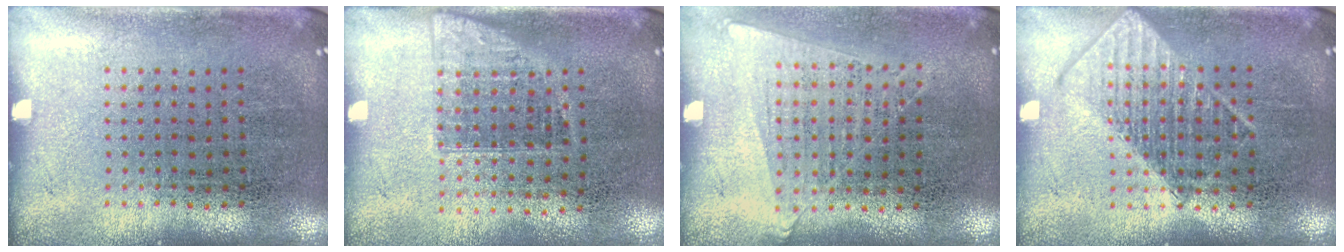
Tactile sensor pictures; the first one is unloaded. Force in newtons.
{"total": 1.1, "press": 1.0, "slide": 0.6}
{"total": 1.1, "press": 1.0, "slide": 0.5}
{"total": 2.5, "press": 2.5, "slide": 0.4}